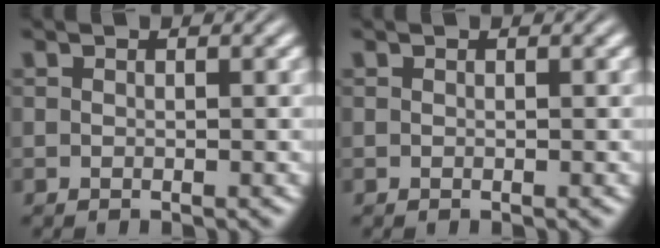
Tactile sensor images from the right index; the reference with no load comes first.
{"total": 0.0}